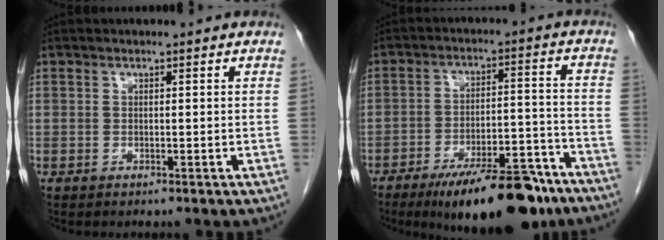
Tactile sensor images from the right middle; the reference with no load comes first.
{"total": 16.9, "force": [-12.7, 4.3, 10.4], "torque": [-0.119, 0.012, -0.195]}